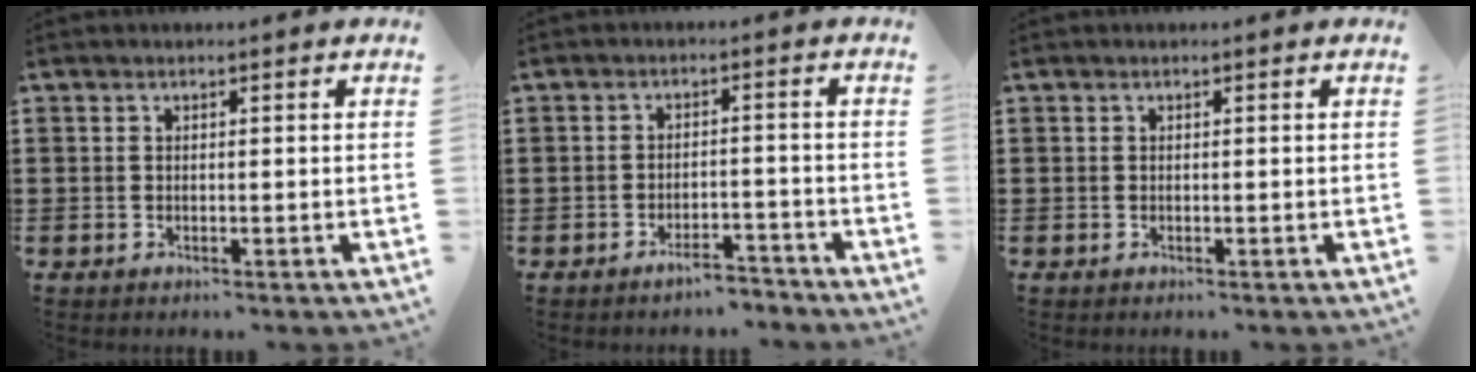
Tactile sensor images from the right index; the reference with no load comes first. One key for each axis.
{"total": 3.2, "fx": -3.0, "fy": 0.7, "fz": 1.1, "tx": -0.018, "ty": 0.008, "tz": -0.058}
{"total": 0.0}